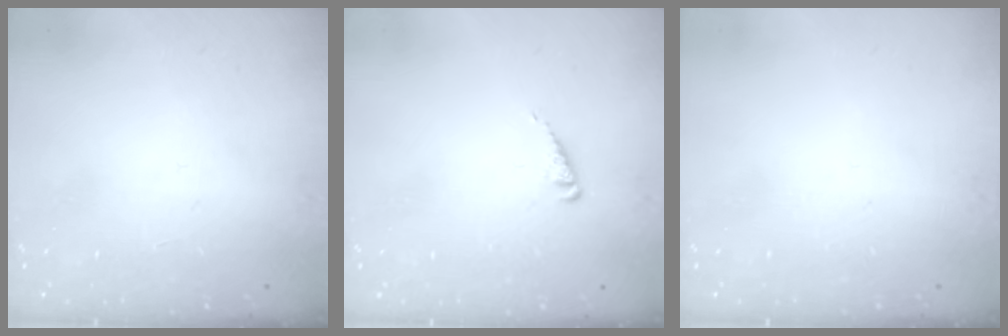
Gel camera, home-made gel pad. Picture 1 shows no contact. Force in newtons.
{"total": 2.4, "press": 2.4, "slide": 0.3}
{"total": 0.0}